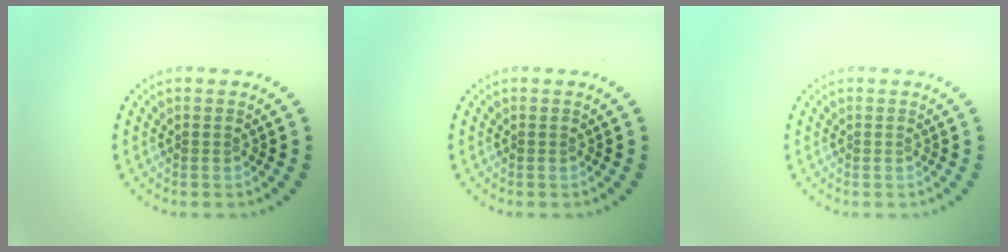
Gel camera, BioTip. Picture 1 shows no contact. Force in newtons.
{"total": 0.0}
{"total": 0.0}